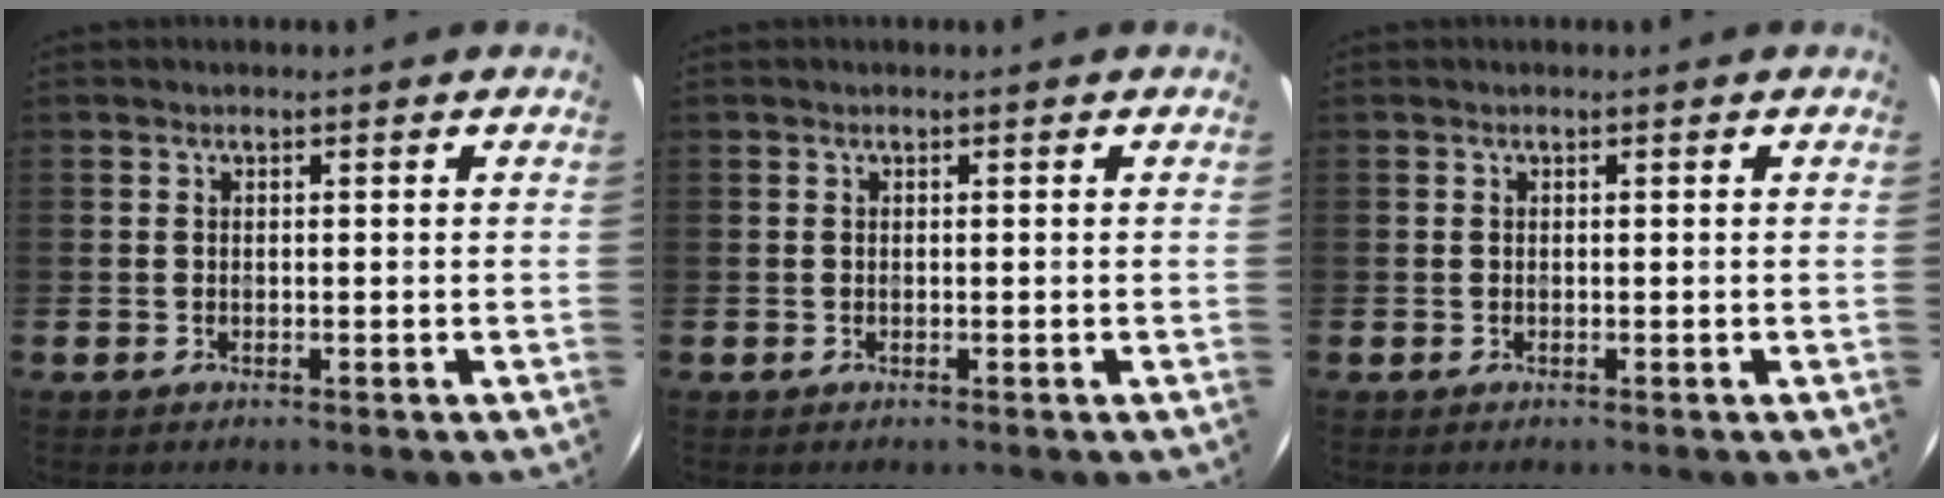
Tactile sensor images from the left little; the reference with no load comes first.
{"total": 0.0}
{"total": 0.0}